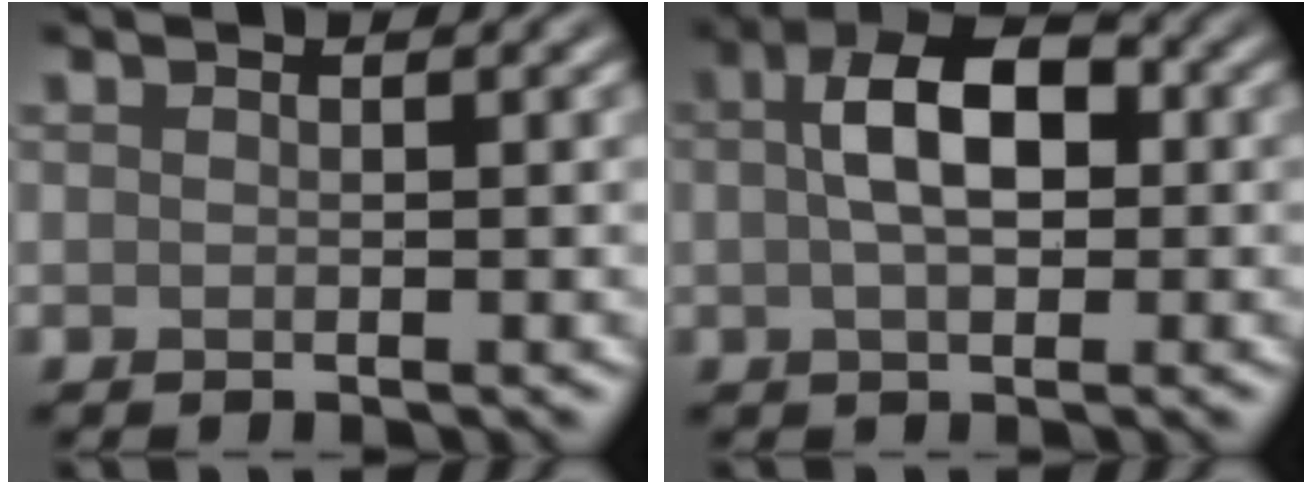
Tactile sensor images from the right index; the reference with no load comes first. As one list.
[{"total": 6.0, "force": [0.6, 3.3, 5.0], "torque": [-0.085, 0.014, 0.003]}]